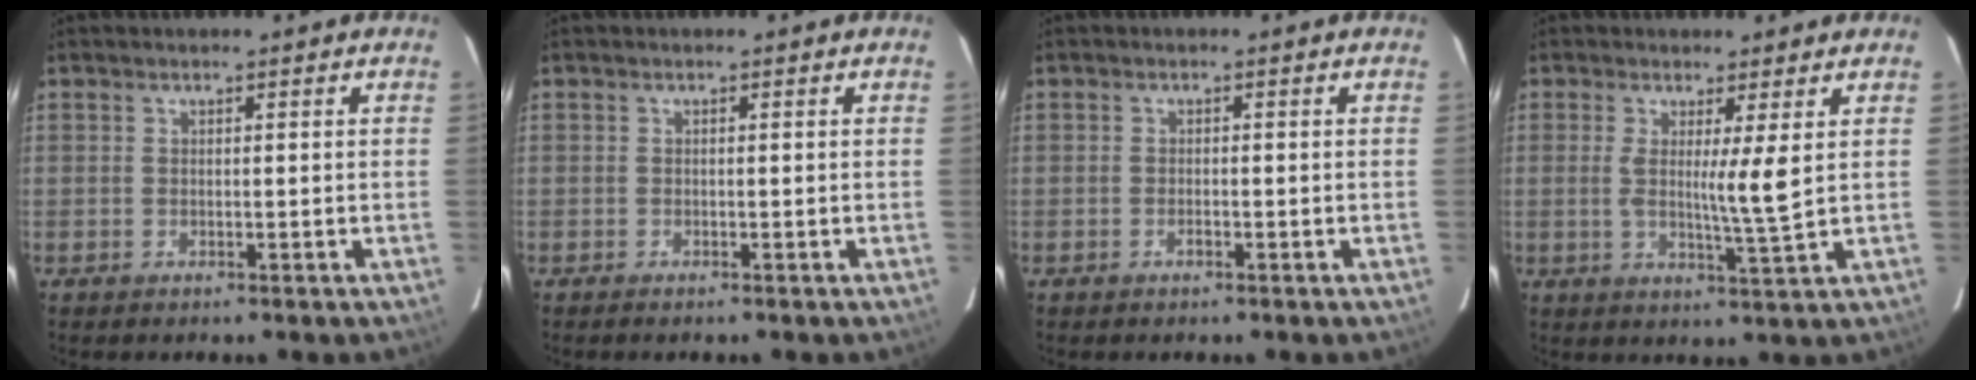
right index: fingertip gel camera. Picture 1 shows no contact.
{"total": 0.9, "force": [-0.7, 0.1, 0.5], "torque": [-0.009, -0.002, -0.009]}
{"total": 0.9, "force": [-0.5, 0.2, 0.6], "torque": [-0.016, 0.000, -0.008]}
{"total": 5.4, "force": [1.0, -0.7, 5.2], "torque": [-0.092, -0.017, 0.018]}